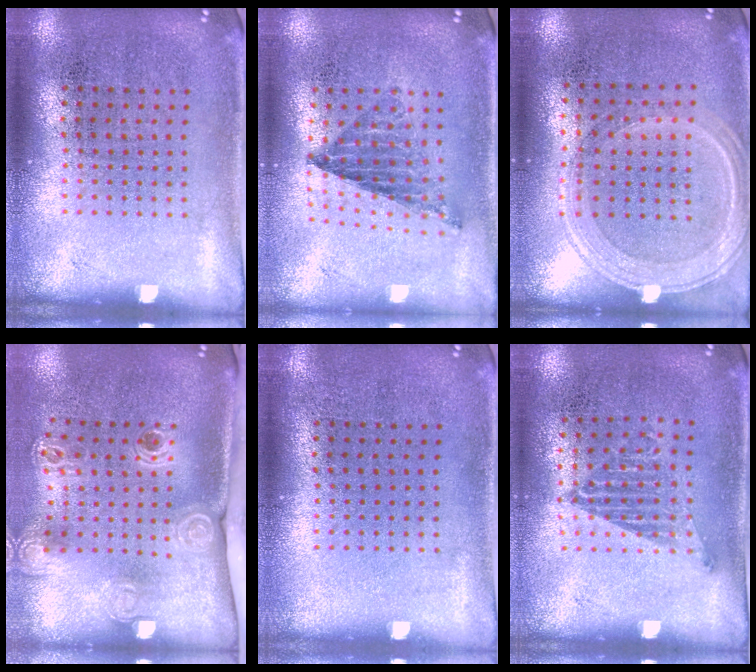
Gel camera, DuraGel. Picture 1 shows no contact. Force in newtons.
{"total": 0.8, "press": 0.8, "slide": 0.2}
{"total": 1.2, "press": 1.2, "slide": 0.4}
{"total": 2.3, "press": 1.6, "slide": 1.6}
{"total": 0.0}
{"total": 1.0, "press": 0.8, "slide": 0.6}